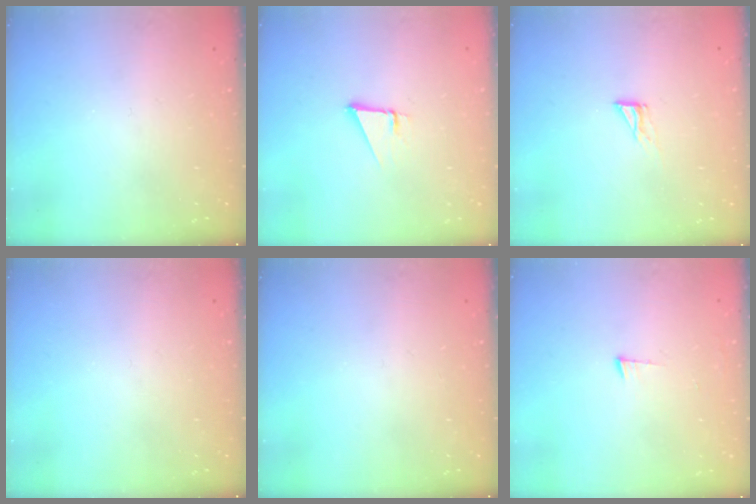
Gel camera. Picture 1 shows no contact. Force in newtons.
{"total": 2.3, "press": 2.3, "slide": 0.0}
{"total": 3.6, "press": 3.6, "slide": 0.3}
{"total": 0.0}
{"total": 0.0}
{"total": 2.8, "press": 2.7, "slide": 0.5}